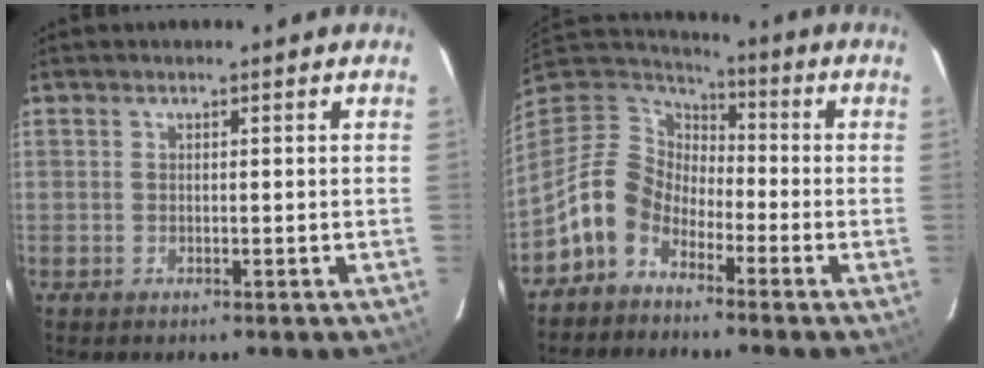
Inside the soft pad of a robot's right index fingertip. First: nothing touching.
{"total": 10.4, "force": [-6.4, 7.4, 3.7], "torque": [-0.087, 0.030, -0.136]}